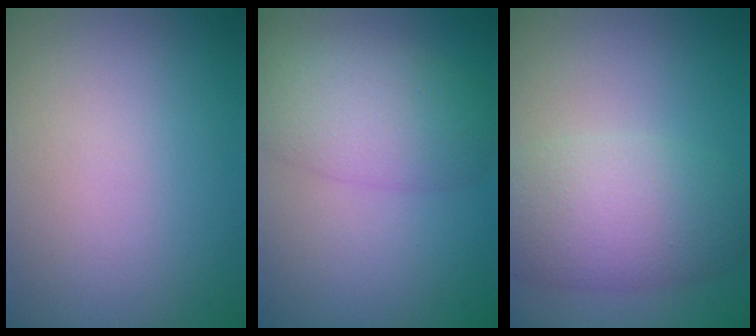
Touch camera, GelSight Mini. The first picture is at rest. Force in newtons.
{"total": 5.6, "press": 5.6, "slide": 0.0}
{"total": 6.6, "press": 6.6, "slide": 0.2}